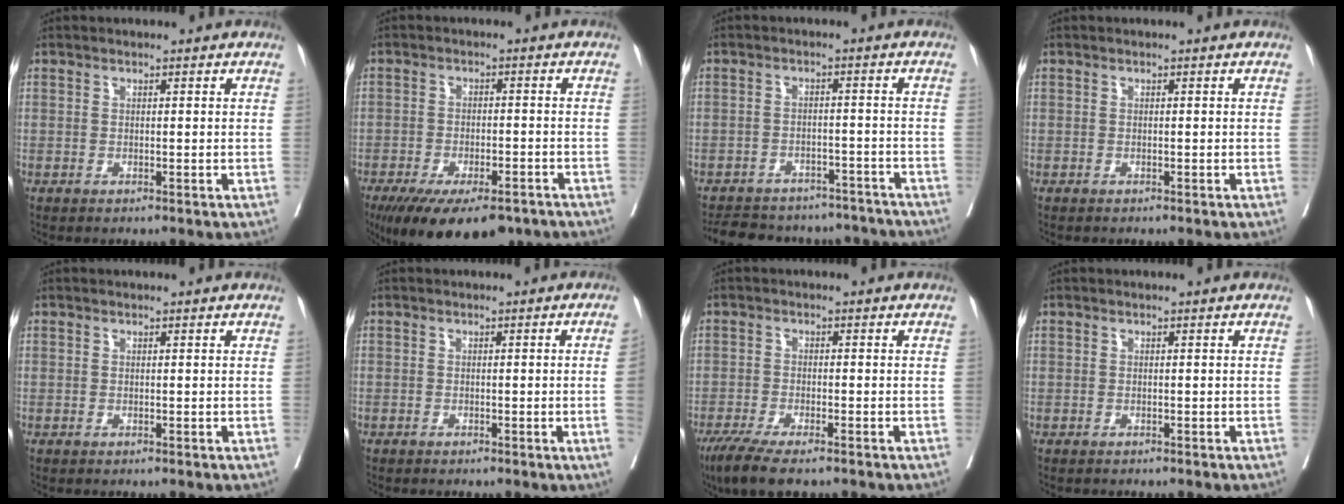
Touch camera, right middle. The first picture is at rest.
{"total": 15.0, "force": [-11.1, 5.3, 8.6], "torque": [-0.141, -0.021, -0.161]}
{"total": 17.0, "force": [-15.2, 6.2, 4.4], "torque": [-0.107, 0.010, -0.194]}
{"total": 0.0}
{"total": 0.0}
{"total": 2.1, "force": [-0.4, -0.9, 1.8], "torque": [-0.020, -0.001, -0.006]}
{"total": 8.0, "force": [-5.9, 1.6, 5.1], "torque": [-0.083, -0.018, -0.098]}
{"total": 0.5, "force": [-0.5, 0.2, 0.1], "torque": [-0.005, -0.001, -0.012]}